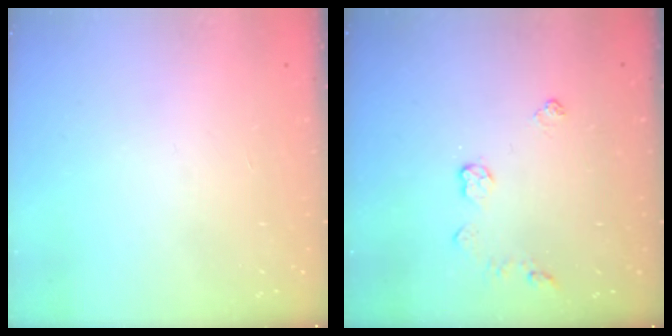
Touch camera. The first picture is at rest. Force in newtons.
{"total": 4.7, "press": 4.6, "slide": 0.7}